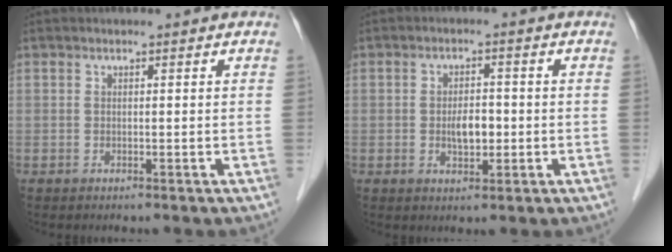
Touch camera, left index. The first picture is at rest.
{"total": 3.7, "force": [-1.4, 1.6, 3.0], "torque": [-0.052, -0.004, -0.022]}